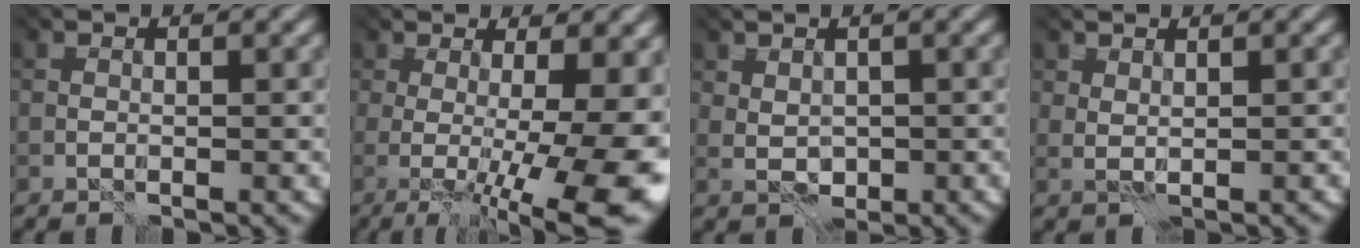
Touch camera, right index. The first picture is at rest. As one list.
[{"total": 12.5, "force": [-1.4, 3.3, 11.9], "torque": [-0.115, 0.001, -0.010]}, {"total": 1.0, "force": [0.6, 0.6, 0.5], "torque": [-0.008, -0.003, 0.015]}, {"total": 1.0, "force": [1.0, -0.2, 0.0], "torque": [-0.003, -0.002, 0.022]}]